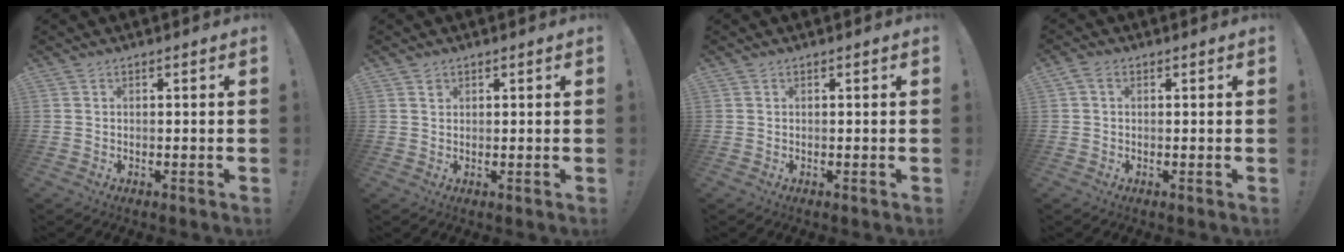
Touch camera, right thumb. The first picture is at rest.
{"total": 1.2, "force": [0.8, 0.9, 0.3], "torque": [0.003, -0.003, 0.013]}
{"total": 0.0}
{"total": 1.5, "force": [0.1, 1.1, 1.1], "torque": [-0.028, 0.007, 0.003]}